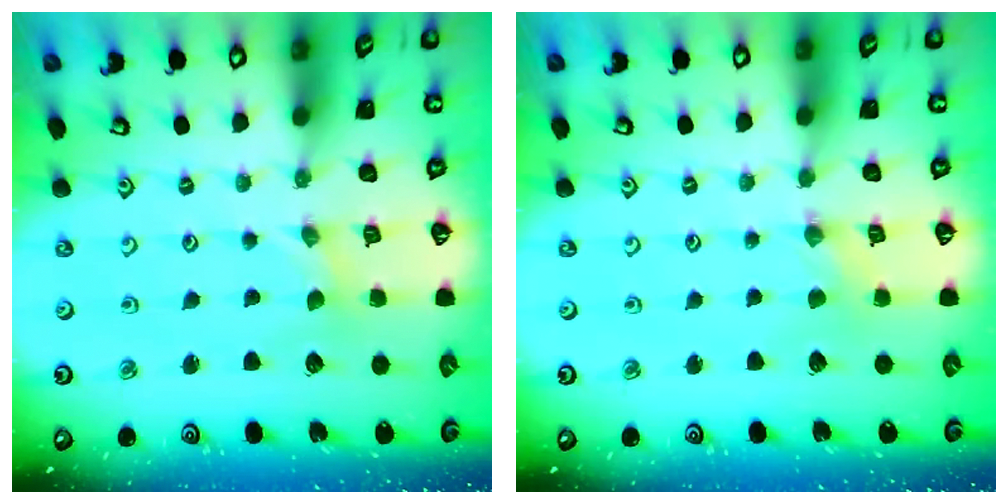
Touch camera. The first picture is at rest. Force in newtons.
{"total": 1.3, "press": 1.3, "slide": 0.2}